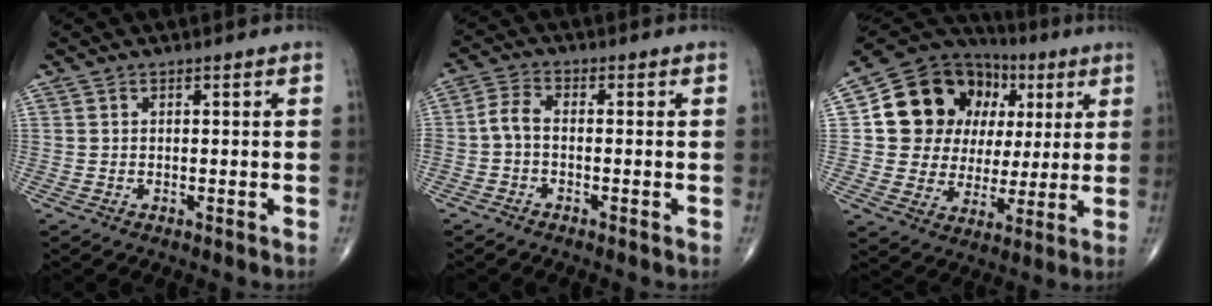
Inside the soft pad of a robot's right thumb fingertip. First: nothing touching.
{"total": 3.7, "force": [-1.1, 1.9, 2.9], "torque": [-0.064, 0.015, -0.033]}
{"total": 19.7, "force": [4.9, 16.4, 9.7], "torque": [-0.112, 0.029, 0.093]}